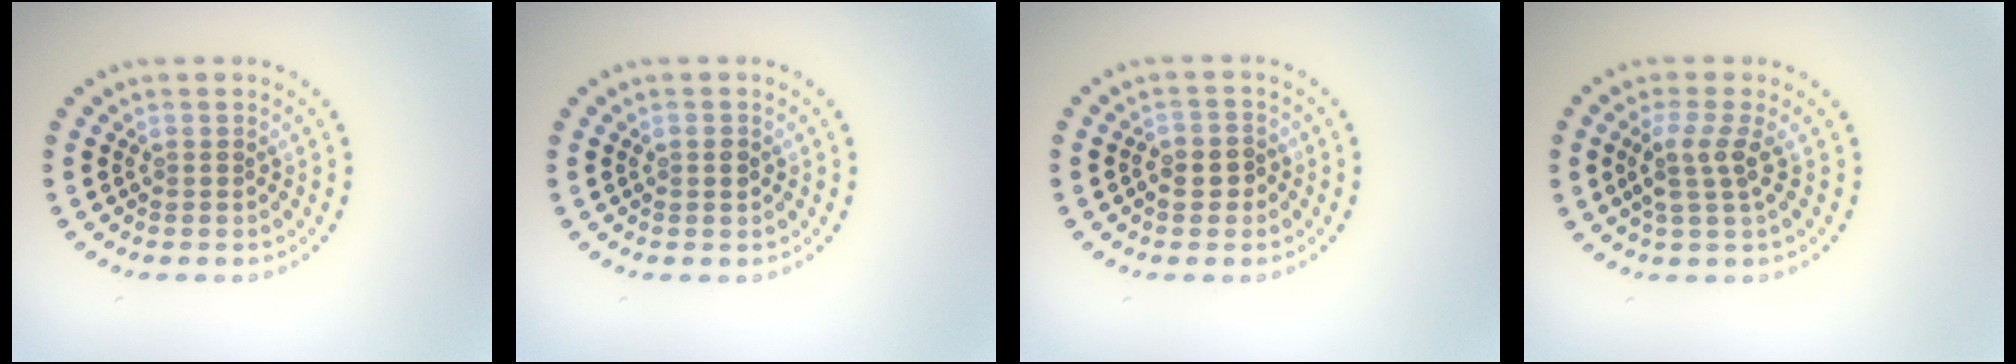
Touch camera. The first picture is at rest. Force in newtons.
{"total": 1.2, "press": 1.2, "slide": 0.1}
{"total": 2.3, "press": 2.2, "slide": 0.7}
{"total": 2.6, "press": 2.0, "slide": 1.7}